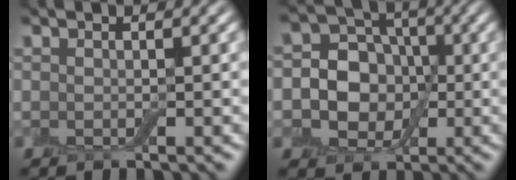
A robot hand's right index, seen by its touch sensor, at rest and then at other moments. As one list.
[{"total": 7.1, "force": [-0.4, 6.1, 3.6], "torque": [-0.039, 0.009, -0.029]}]